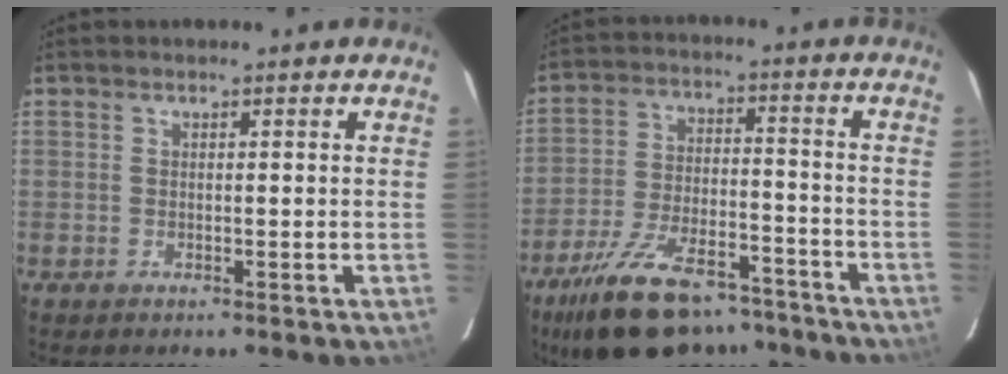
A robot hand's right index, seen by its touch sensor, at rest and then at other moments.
{"total": 20.2, "force": [-15.4, 8.3, 10.1], "torque": [-0.202, -0.011, -0.234]}